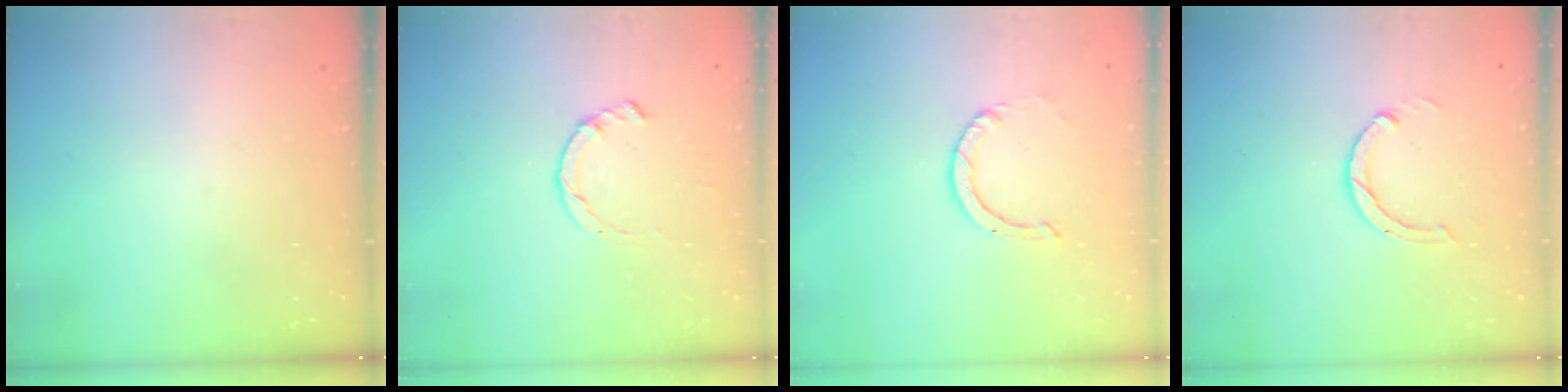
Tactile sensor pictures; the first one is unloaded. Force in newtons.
{"total": 2.8, "press": 2.8, "slide": 0.4}
{"total": 2.0, "press": 2.0, "slide": 0.2}
{"total": 3.0, "press": 3.0, "slide": 0.3}